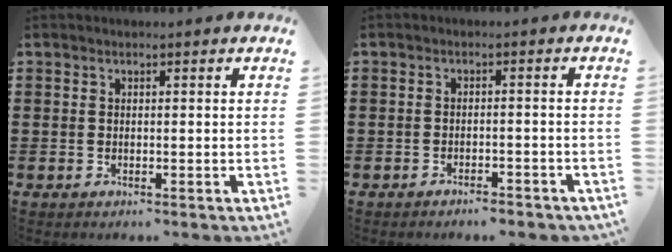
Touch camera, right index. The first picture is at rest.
{"total": 2.0, "force": [-1.9, 0.1, 0.3], "torque": [-0.011, 0.001, -0.041]}